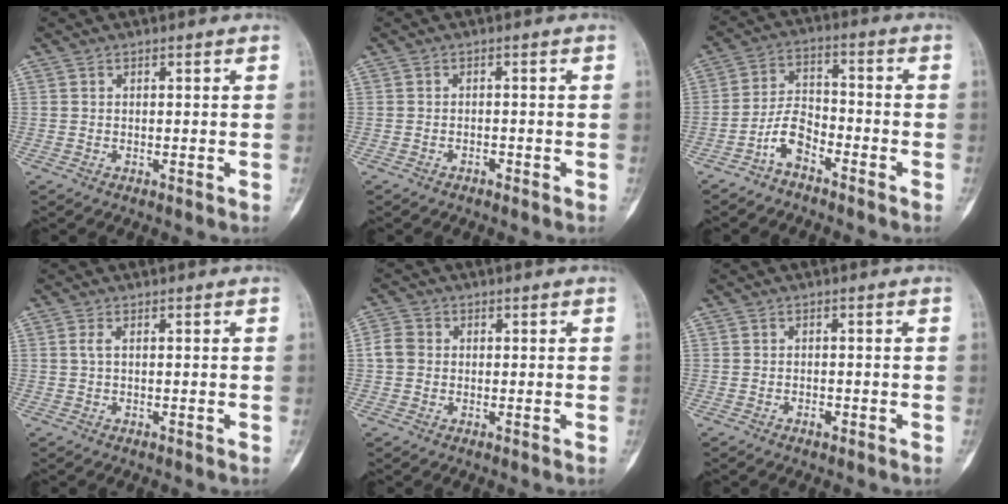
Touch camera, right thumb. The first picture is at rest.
{"total": 1.0, "force": [-0.8, 0.5, 0.4], "torque": [-0.008, 0.005, -0.013]}
{"total": 6.4, "force": [-4.3, 3.0, 3.7], "torque": [-0.068, 0.044, -0.091]}
{"total": 1.1, "force": [0.2, 0.3, 1.0], "torque": [-0.029, 0.004, 0.004]}
{"total": 3.4, "force": [-0.1, 3.0, 1.7], "torque": [-0.029, 0.009, -0.008]}
{"total": 1.2, "force": [-0.7, 0.7, 0.8], "torque": [-0.012, 0.005, -0.012]}